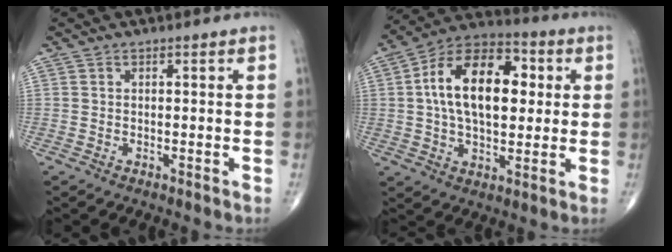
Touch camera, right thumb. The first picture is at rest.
{"total": 18.6, "force": [3.0, 10.7, 15.0], "torque": [-0.228, 0.017, 0.043]}